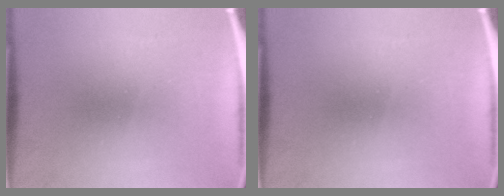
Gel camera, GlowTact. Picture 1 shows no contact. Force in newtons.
{"total": 0.0}